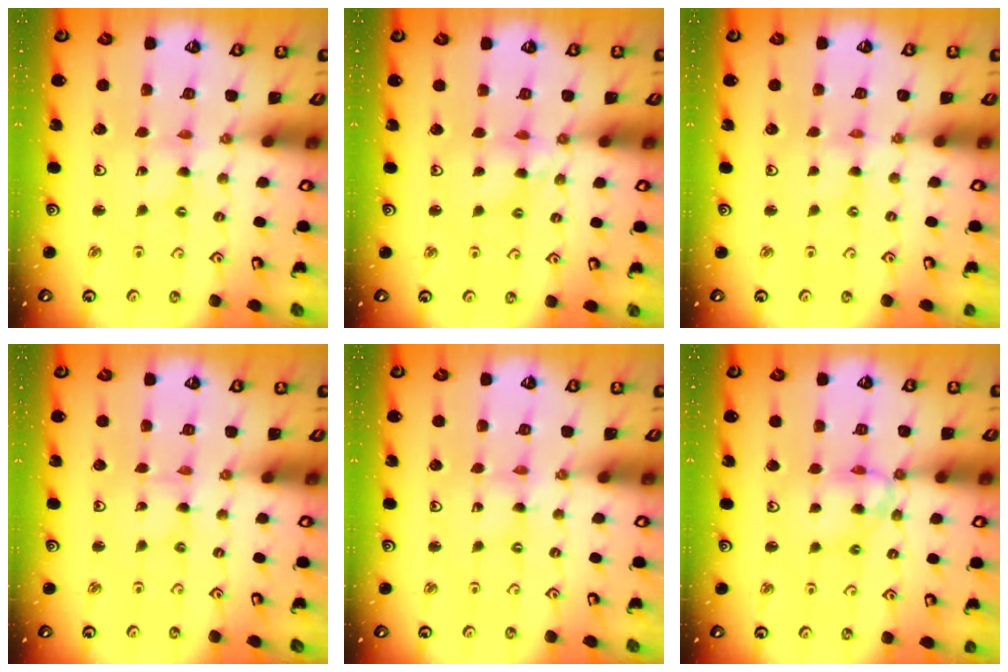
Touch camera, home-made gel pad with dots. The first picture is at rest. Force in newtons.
{"total": 4.9, "press": 4.8, "slide": 0.5}
{"total": 0.0}
{"total": 0.0}
{"total": 0.8, "press": 0.8, "slide": 0.1}
{"total": 9.5, "press": 9.5, "slide": 0.7}